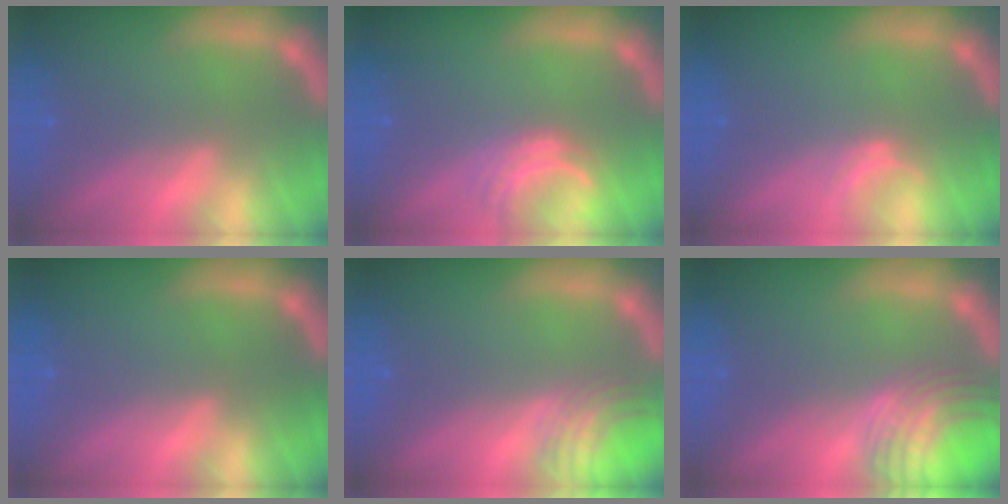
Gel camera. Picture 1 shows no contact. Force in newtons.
{"total": 3.0}
{"total": 1.0}
{"total": 0.0}
{"total": 3.9}
{"total": 7.5}